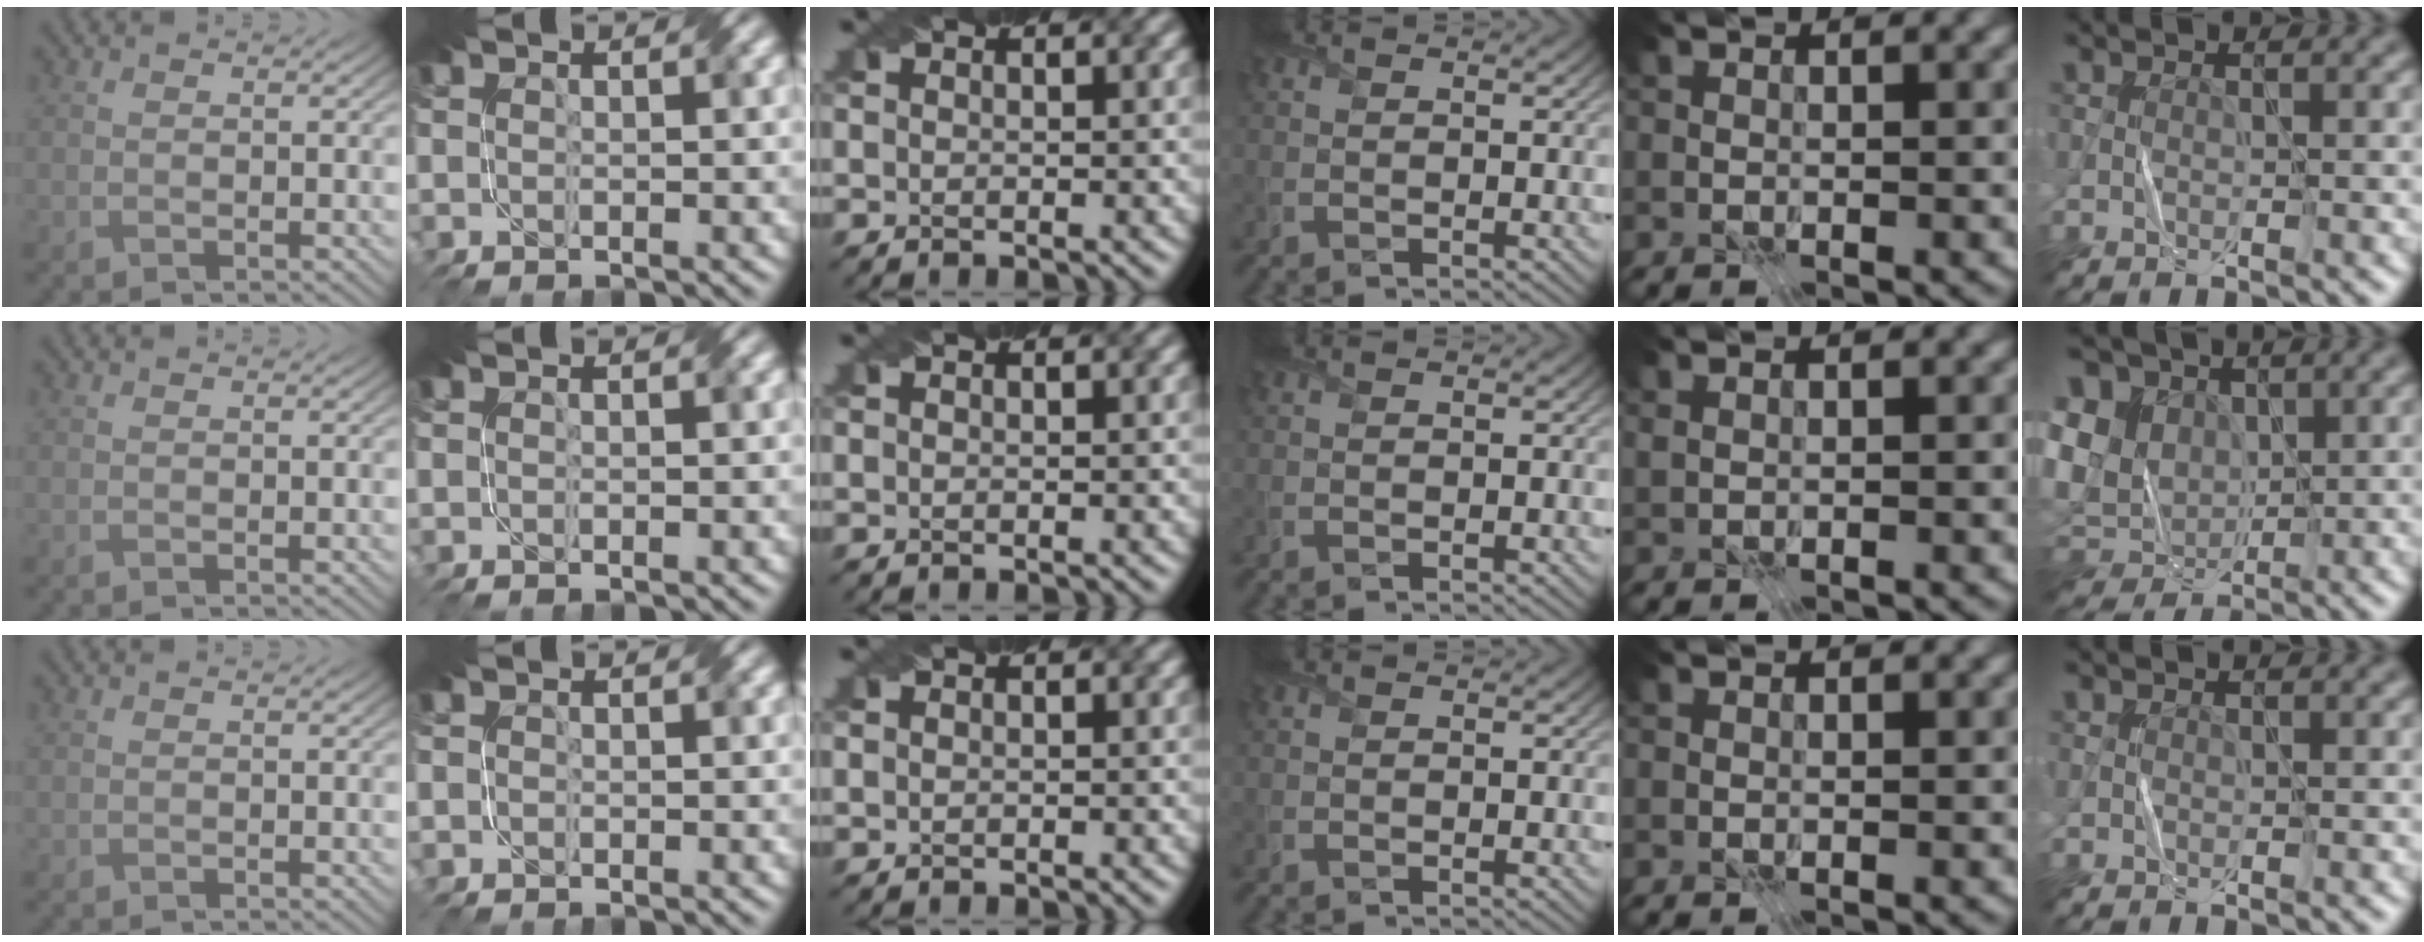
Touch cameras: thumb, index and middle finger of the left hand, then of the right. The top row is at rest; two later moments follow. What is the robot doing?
{"motion": "fold", "object": "paper"}